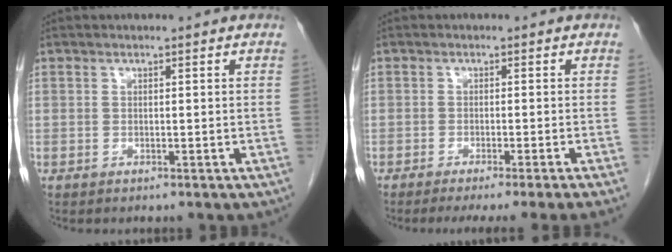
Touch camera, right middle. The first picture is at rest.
{"total": 8.5, "force": [-6.9, -1.9, 4.5], "torque": [-0.032, -0.018, -0.100]}